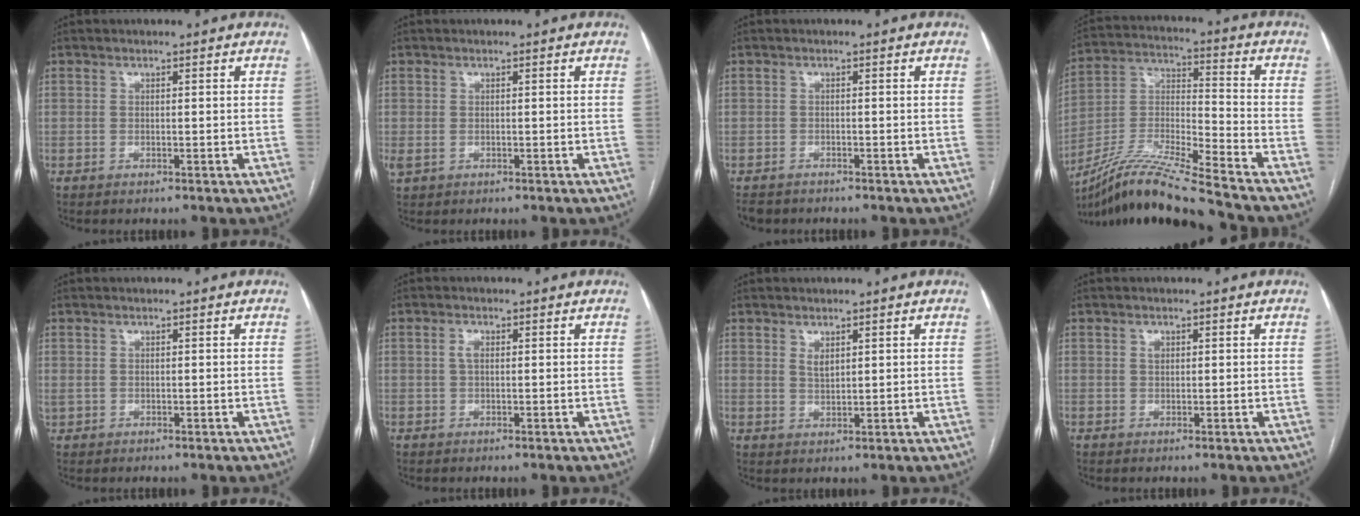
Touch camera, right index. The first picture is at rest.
{"total": 1.1, "force": [-0.1, 0.9, 0.7], "torque": [-0.018, -0.001, 0.004]}
{"total": 2.8, "force": [-2.5, 1.2, 0.5], "torque": [-0.012, -0.005, -0.038]}
{"total": 16.8, "force": [-14.6, -1.3, 8.2], "torque": [-0.172, -0.012, -0.270]}
{"total": 0.8, "force": [0.1, 0.8, 0.4], "torque": [-0.007, 0.007, 0.006]}
{"total": 1.5, "force": [0.3, 0.7, 1.3], "torque": [-0.027, 0.004, 0.005]}
{"total": 1.7, "force": [1.0, 0.7, 1.2], "torque": [-0.024, -0.004, 0.024]}
{"total": 1.0, "force": [0.4, 0.7, 0.6], "torque": [-0.009, 0.000, 0.006]}